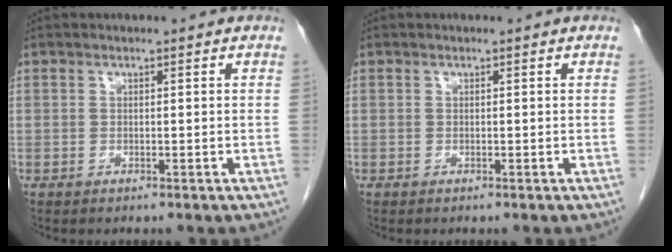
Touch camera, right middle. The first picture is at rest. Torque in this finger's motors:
{"motor_torque": [-0.10, -0.23, -0.09, 0.00]}